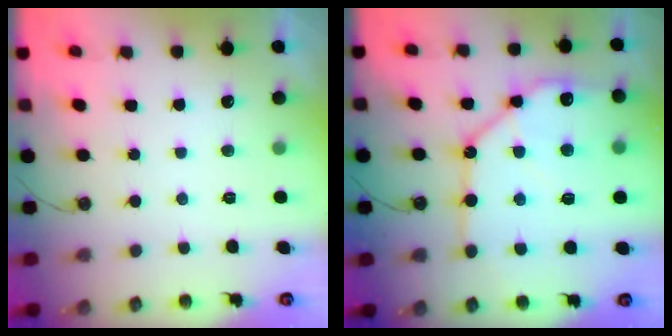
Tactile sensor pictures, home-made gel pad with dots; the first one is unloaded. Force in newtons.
{"total": 17.5, "press": 17.3, "slide": 2.1}